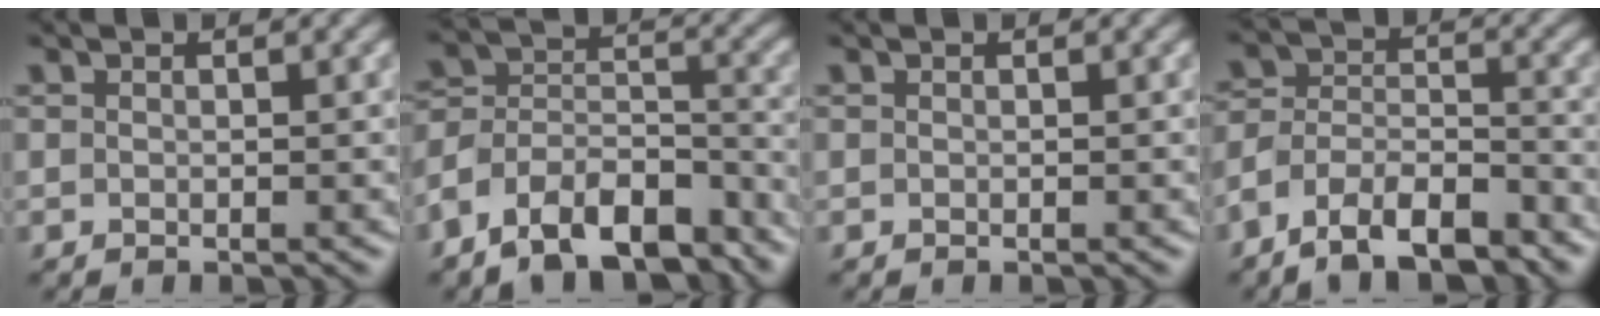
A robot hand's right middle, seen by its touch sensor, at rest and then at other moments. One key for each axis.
{"total": 10.8, "fx": -8.1, "fy": 5.2, "fz": 4.9, "tx": -0.088, "ty": 0.009, "tz": -0.143}
{"total": 0.0}
{"total": 8.0, "fx": -6.2, "fy": 3.4, "fz": 3.9, "tx": -0.065, "ty": 0.005, "tz": -0.120}